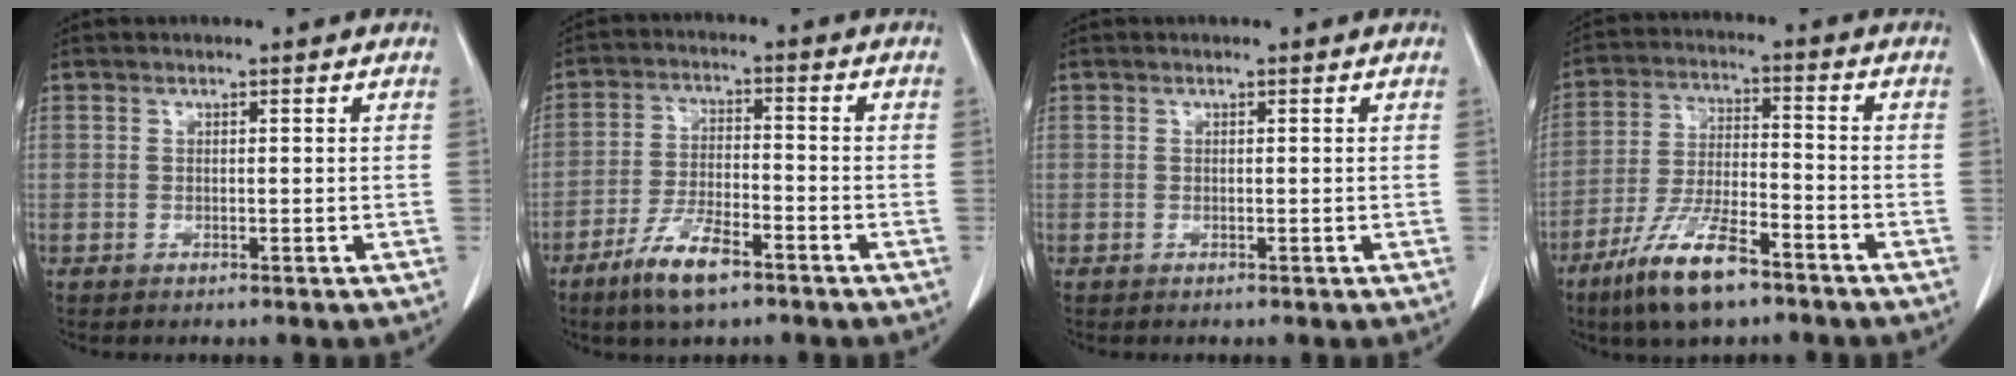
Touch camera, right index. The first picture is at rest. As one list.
[{"total": 8.0, "force": [-5.3, 2.0, 5.7], "torque": [-0.114, -0.007, -0.097]}, {"total": 0.0}, {"total": 12.2, "force": [-8.1, 2.8, 8.7], "torque": [-0.176, -0.017, -0.149]}]